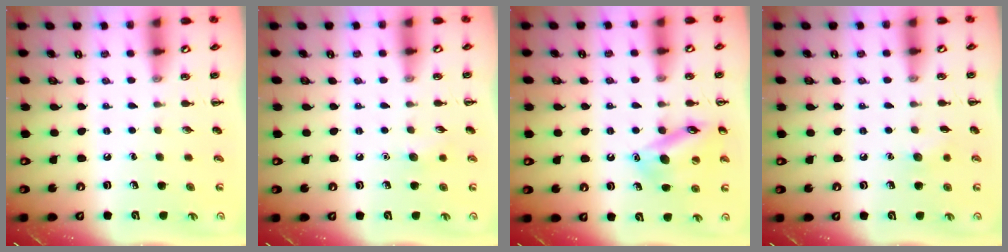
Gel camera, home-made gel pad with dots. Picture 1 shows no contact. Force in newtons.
{"total": 5.0, "press": 4.9, "slide": 1.3}
{"total": 14.5, "press": 14.4, "slide": 1.7}
{"total": 5.2, "press": 5.1, "slide": 1.1}